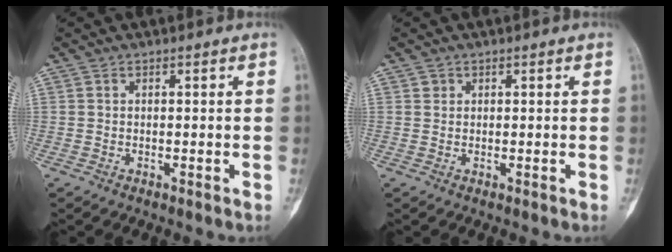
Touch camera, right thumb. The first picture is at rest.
{"total": 0.8, "force": [0.4, 0.7, 0.1], "torque": [0.009, 0.001, 0.005]}